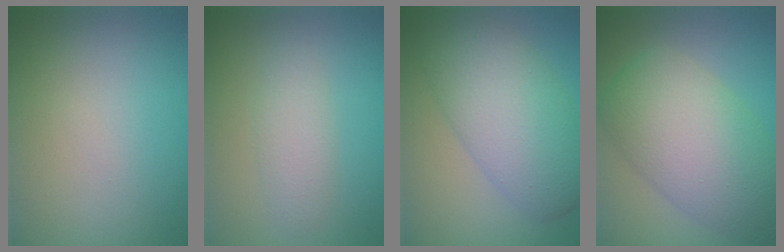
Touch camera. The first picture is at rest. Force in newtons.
{"total": 2.3, "press": 2.3, "slide": 0.0}
{"total": 7.9, "press": 7.9, "slide": 0.1}
{"total": 9.3, "press": 9.3, "slide": 0.6}